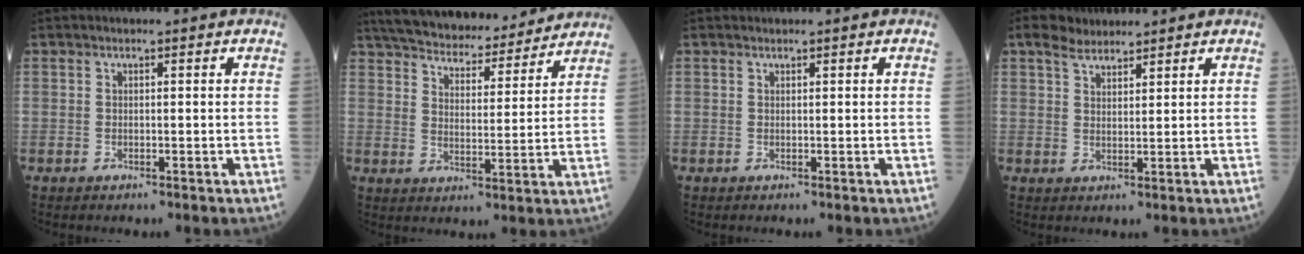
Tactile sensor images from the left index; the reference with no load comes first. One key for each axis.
{"total": 20.1, "fx": 18.2, "fy": 4.4, "fz": 7.4, "tx": -0.127, "ty": 0.017, "tz": 0.258}
{"total": 0.0}
{"total": 3.1, "fx": 2.6, "fy": 1.4, "fz": 1.1, "tx": -0.030, "ty": 0.012, "tz": 0.050}